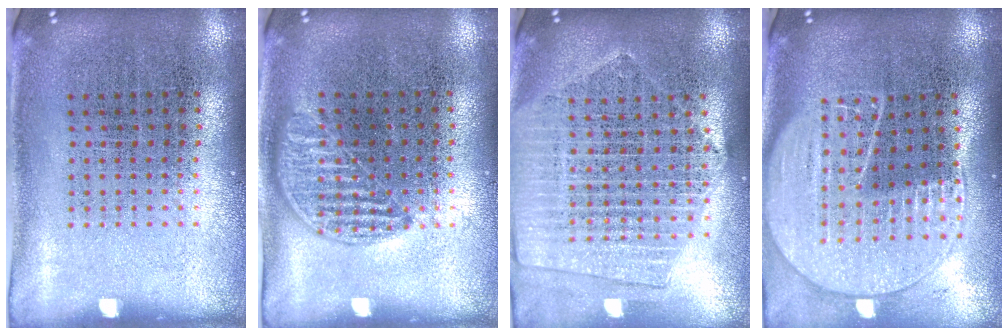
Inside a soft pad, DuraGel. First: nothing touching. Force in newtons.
{"total": 0.9, "press": 0.8, "slide": 0.4}
{"total": 1.9, "press": 1.8, "slide": 0.8}
{"total": 2.0, "press": 1.8, "slide": 1.0}